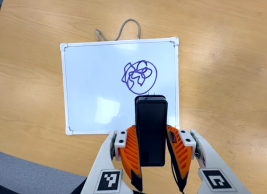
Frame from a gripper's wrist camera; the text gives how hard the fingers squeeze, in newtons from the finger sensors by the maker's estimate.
{"total": 4.4, "left": 3.1, "right": 5.7}